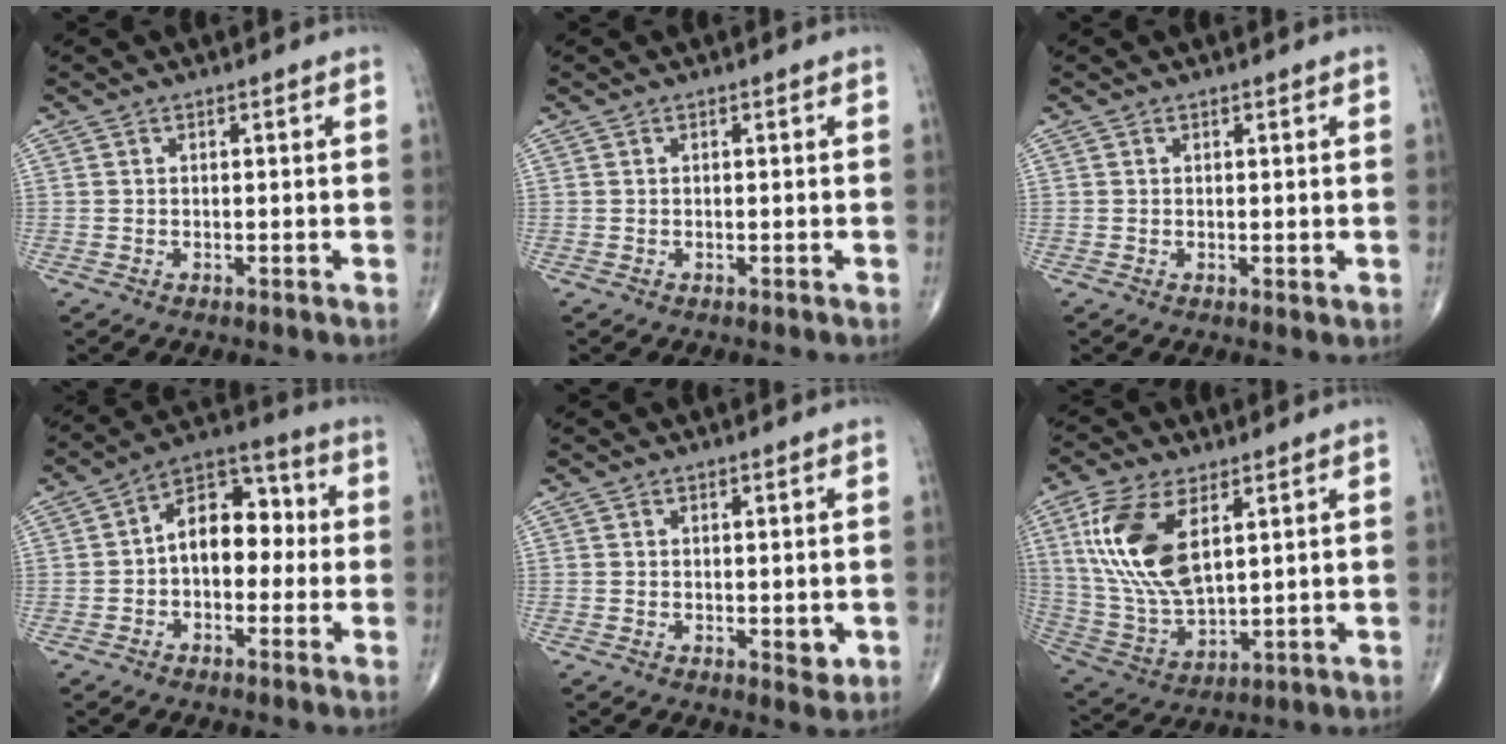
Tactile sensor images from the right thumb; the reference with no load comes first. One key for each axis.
{"total": 0.0}
{"total": 0.6, "fx": 0.1, "fy": 0.2, "fz": 0.6, "tx": -0.010, "ty": -0.004, "tz": 0.002}
{"total": 11.3, "fx": -0.3, "fy": 7.4, "fz": 8.5, "tx": -0.100, "ty": 0.041, "tz": -0.019}
{"total": 2.4, "fx": -0.2, "fy": 1.2, "fz": 2.1, "tx": -0.019, "ty": -0.006, "tz": -0.001}
{"total": 16.2, "fx": 5.5, "fy": 7.9, "fz": 13.1, "tx": -0.270, "ty": -0.018, "tz": 0.118}